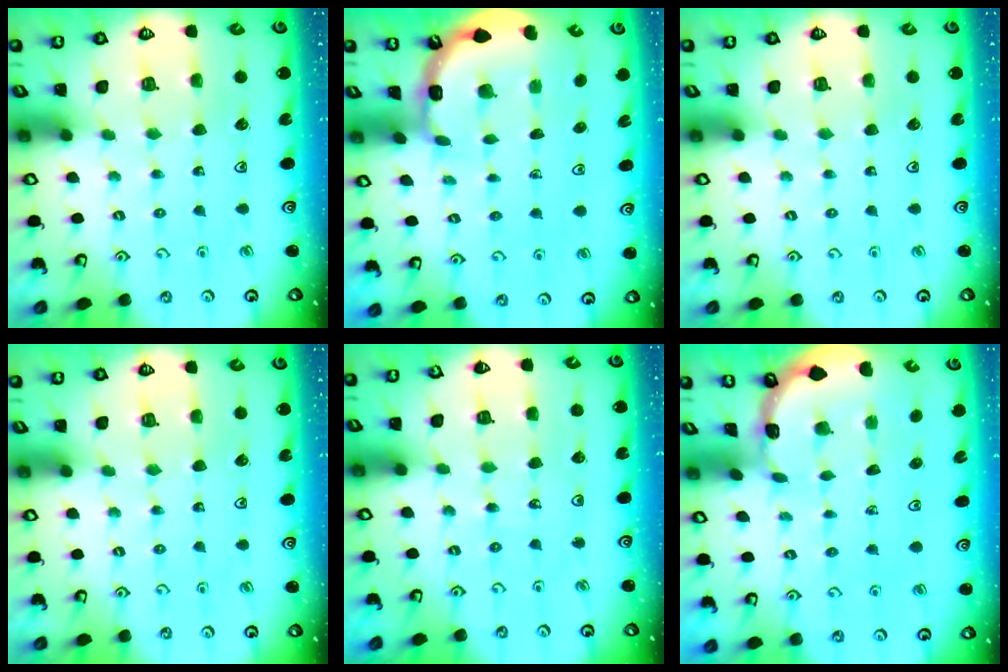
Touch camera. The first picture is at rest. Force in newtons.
{"total": 2.2, "press": 2.2, "slide": 0.4}
{"total": 0.0}
{"total": 0.0}
{"total": 2.6, "press": 2.6, "slide": 0.3}
{"total": 0.7, "press": 0.6, "slide": 0.2}